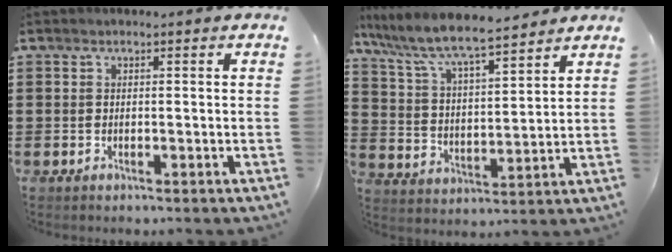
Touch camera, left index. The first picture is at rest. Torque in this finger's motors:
{"motor_torque": [0.91, -1.23, 1.05, 0.21]}